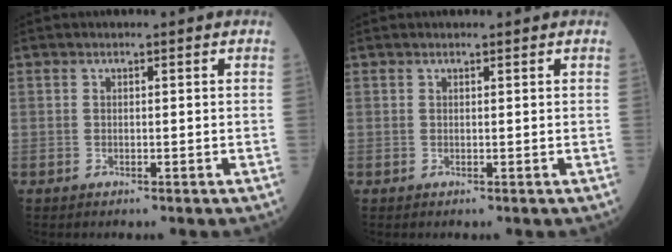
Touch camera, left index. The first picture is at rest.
{"total": 0.9, "force": [0.8, 0.1, 0.2], "torque": [-0.007, 0.006, 0.014]}